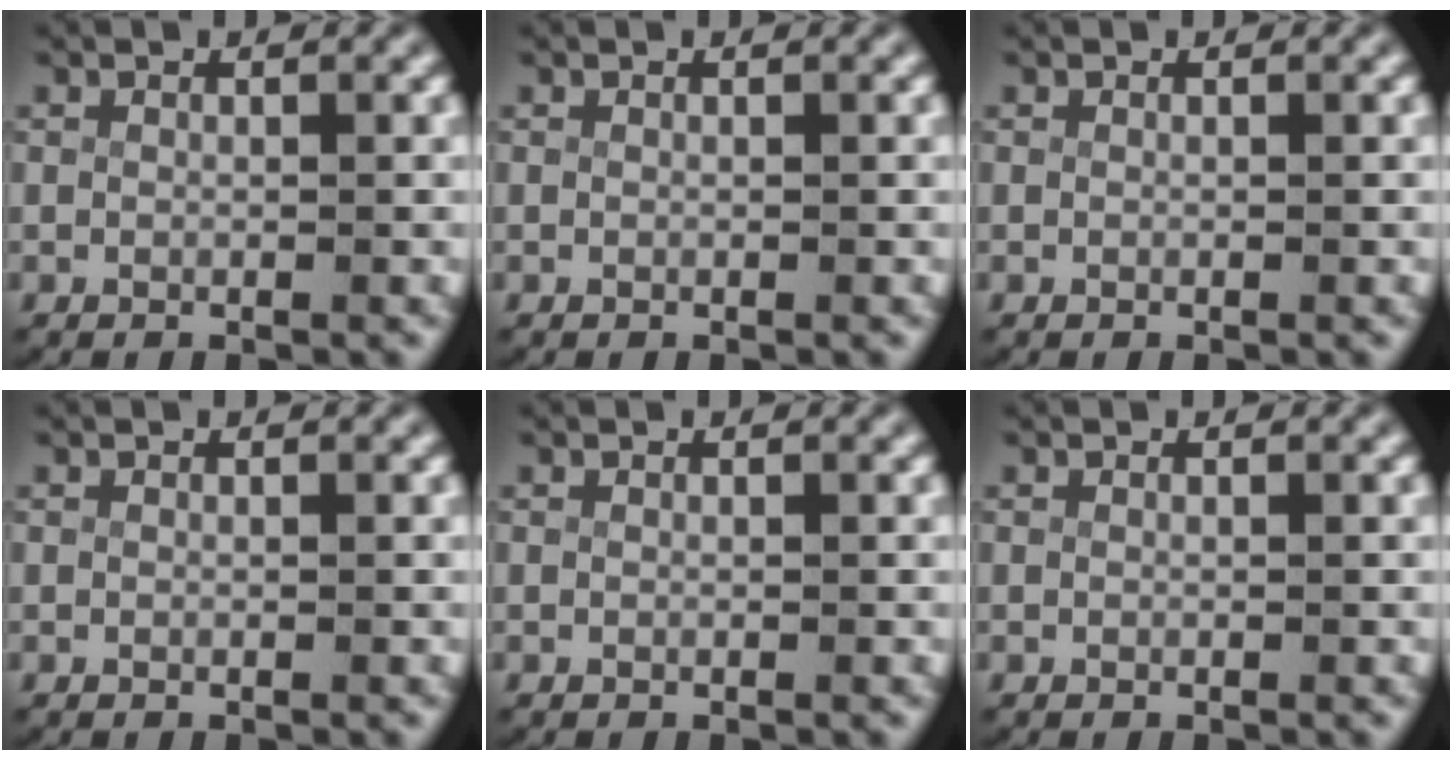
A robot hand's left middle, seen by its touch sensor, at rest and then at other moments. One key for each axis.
{"total": 0.0}
{"total": 0.0}
{"total": 0.0}
{"total": 0.0}
{"total": 0.0}